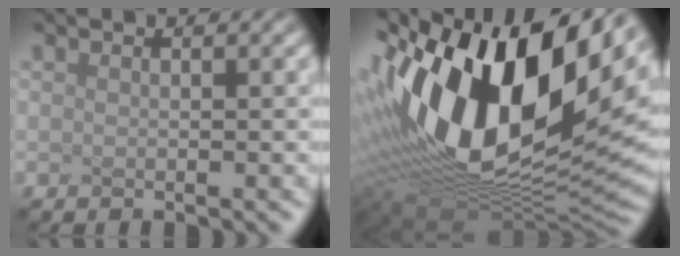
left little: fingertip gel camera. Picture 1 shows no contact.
{"total": 16.8, "force": [2.4, 10.0, 13.3], "torque": [-0.316, -0.016, 0.089]}